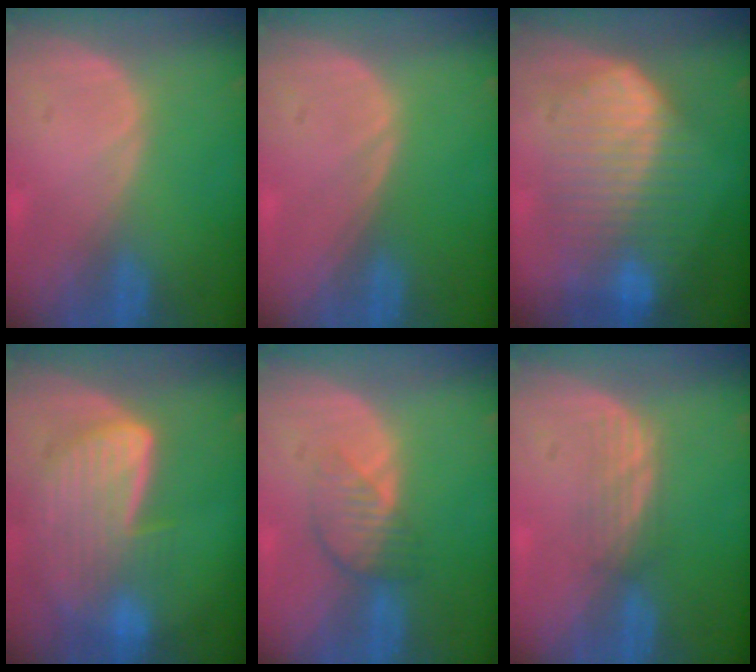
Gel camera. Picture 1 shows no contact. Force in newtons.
{"total": 0.0}
{"total": 10.0, "press": 10.0, "slide": 0.4}
{"total": 8.6, "press": 7.7, "slide": 3.8}
{"total": 3.9, "press": 3.6, "slide": 1.6}
{"total": 2.9, "press": 2.6, "slide": 1.2}